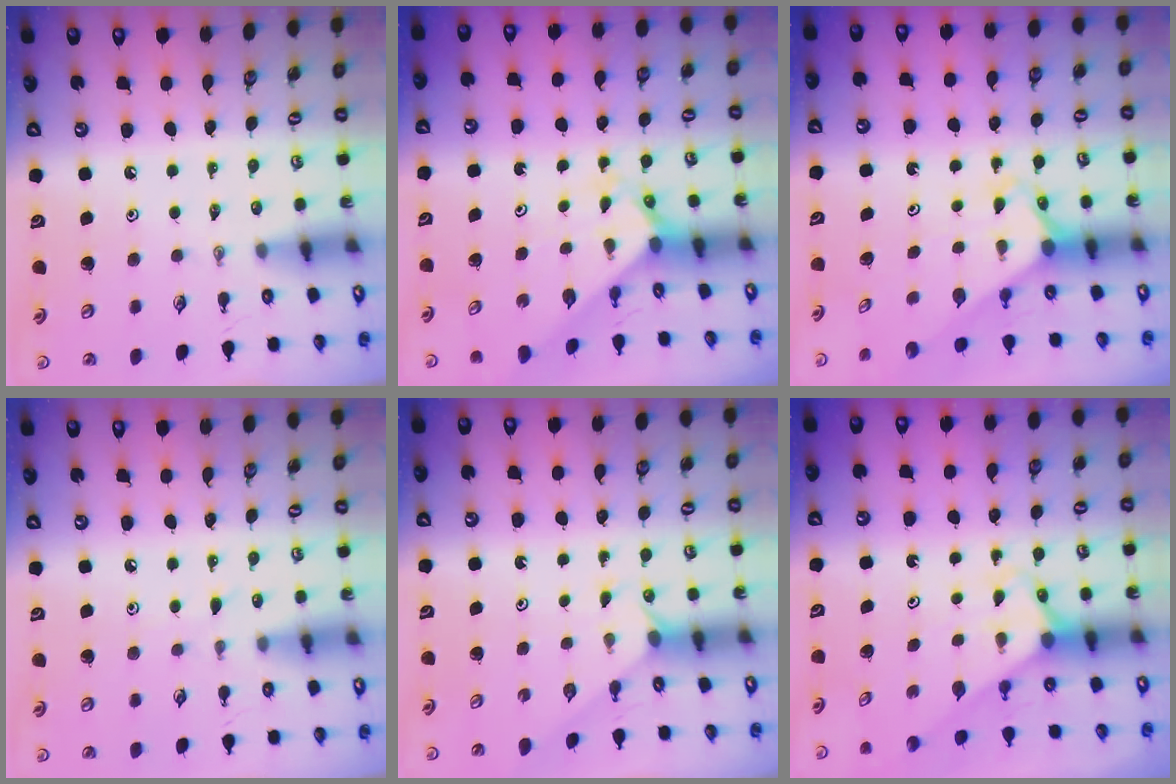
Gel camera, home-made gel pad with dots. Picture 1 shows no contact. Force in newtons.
{"total": 2.3, "press": 2.3, "slide": 0.2}
{"total": 2.3, "press": 2.3, "slide": 0.2}
{"total": 2.5, "press": 2.4, "slide": 0.3}
{"total": 1.6, "press": 1.6, "slide": 0.3}
{"total": 2.7, "press": 2.7, "slide": 0.2}